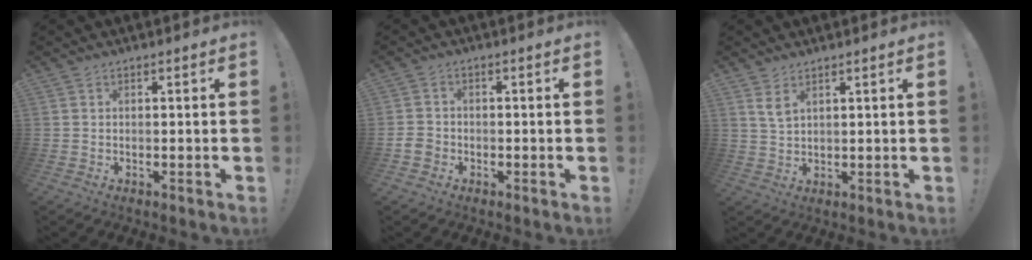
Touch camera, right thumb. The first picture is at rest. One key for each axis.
{"total": 3.6, "fx": -1.8, "fy": 2.8, "fz": 1.4, "tx": -0.032, "ty": 0.006, "tz": -0.034}
{"total": 3.9, "fx": 2.5, "fy": 1.5, "fz": 2.6, "tx": -0.040, "ty": -0.017, "tz": 0.043}